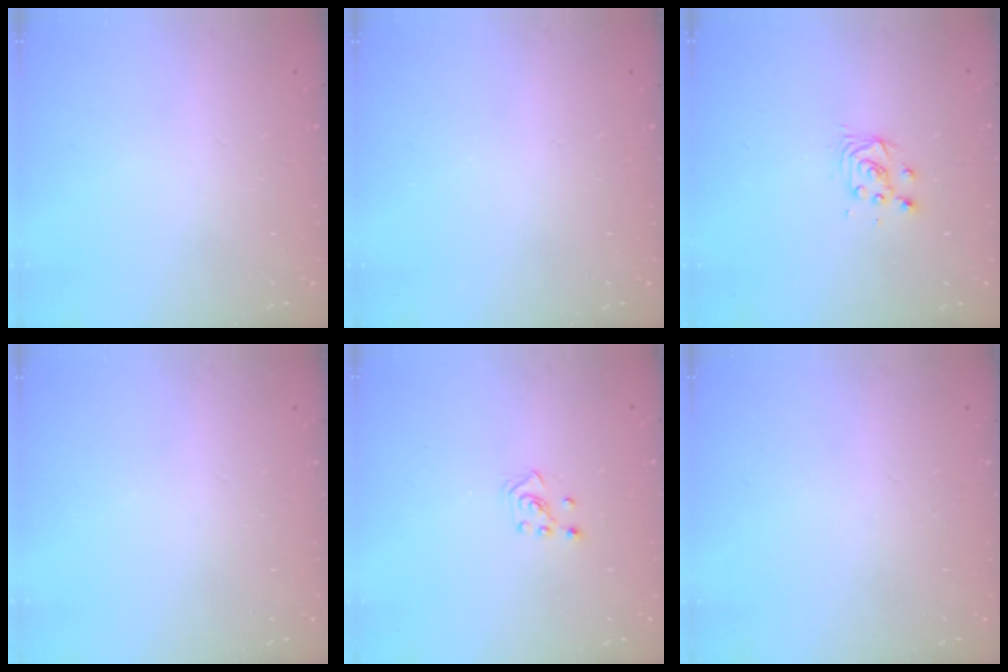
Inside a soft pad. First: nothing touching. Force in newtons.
{"total": 0.0}
{"total": 3.9, "press": 3.8, "slide": 0.4}
{"total": 0.0}
{"total": 2.6, "press": 2.5, "slide": 0.6}
{"total": 0.0}